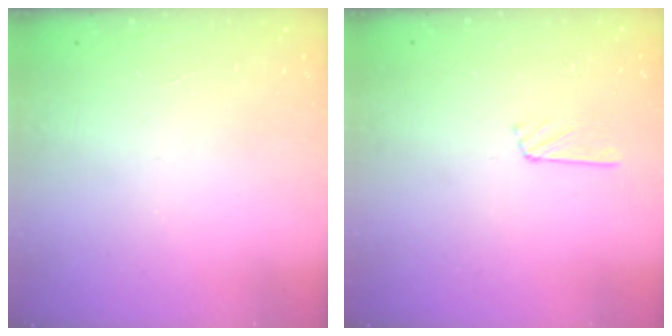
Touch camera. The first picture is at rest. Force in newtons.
{"total": 5.1, "press": 5.1, "slide": 0.5}